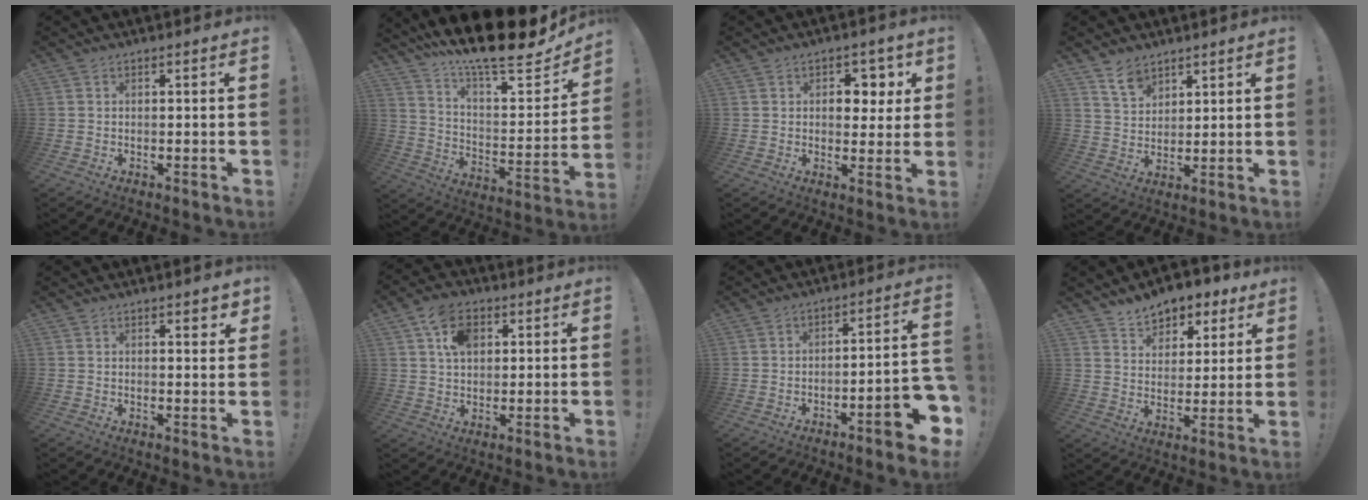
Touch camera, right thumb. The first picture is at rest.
{"total": 17.6, "force": [14.9, 3.2, 8.9], "torque": [-0.136, -0.134, 0.244]}
{"total": 6.6, "force": [2.4, 5.1, 3.4], "torque": [-0.031, -0.015, 0.040]}
{"total": 6.6, "force": [5.1, 3.6, 2.1], "torque": [-0.041, -0.028, 0.098]}
{"total": 2.5, "force": [1.8, 0.9, 1.5], "torque": [-0.008, -0.013, 0.028]}
{"total": 9.9, "force": [4.1, 6.8, 5.8], "torque": [-0.100, 0.002, 0.078]}
{"total": 9.1, "force": [-5.3, 1.5, 7.2], "torque": [-0.089, 0.023, -0.090]}
{"total": 8.2, "force": [6.3, 5.0, 1.7], "torque": [-0.024, -0.046, 0.120]}